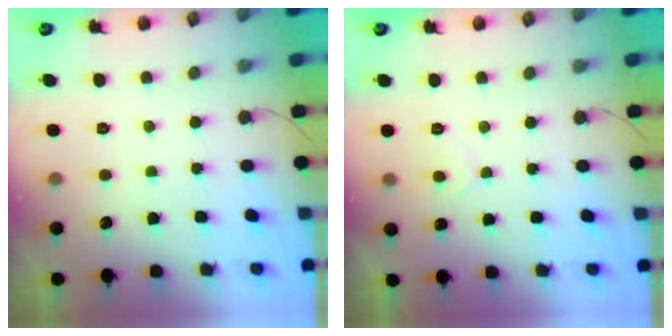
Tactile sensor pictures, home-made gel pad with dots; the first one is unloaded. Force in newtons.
{"total": 5.4, "press": 5.4, "slide": 0.5}